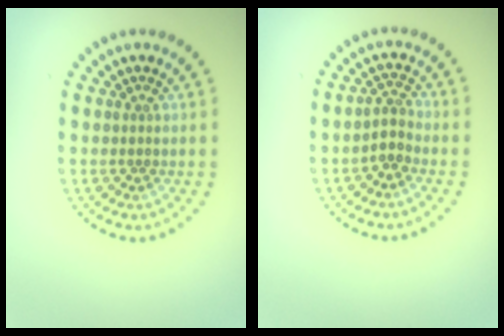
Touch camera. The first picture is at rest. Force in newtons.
{"total": 1.7, "press": 1.4, "slide": 1.0}